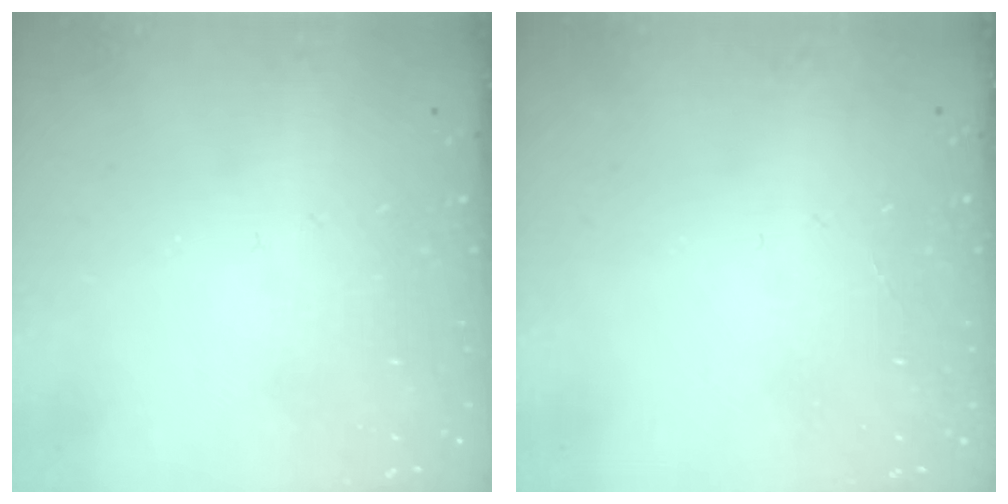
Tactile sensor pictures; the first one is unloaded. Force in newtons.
{"total": 0.0}